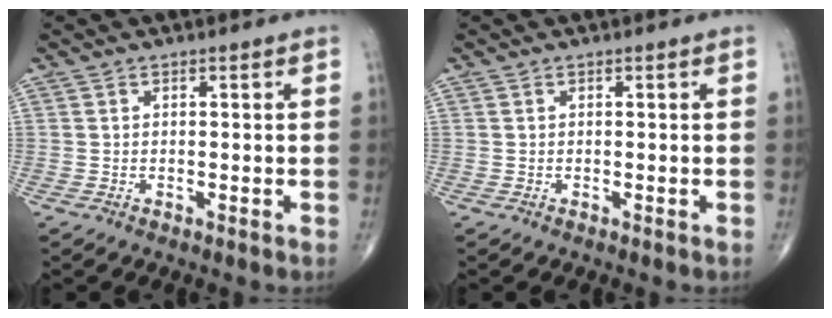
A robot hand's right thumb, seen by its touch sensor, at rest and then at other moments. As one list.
[{"total": 0.0}]